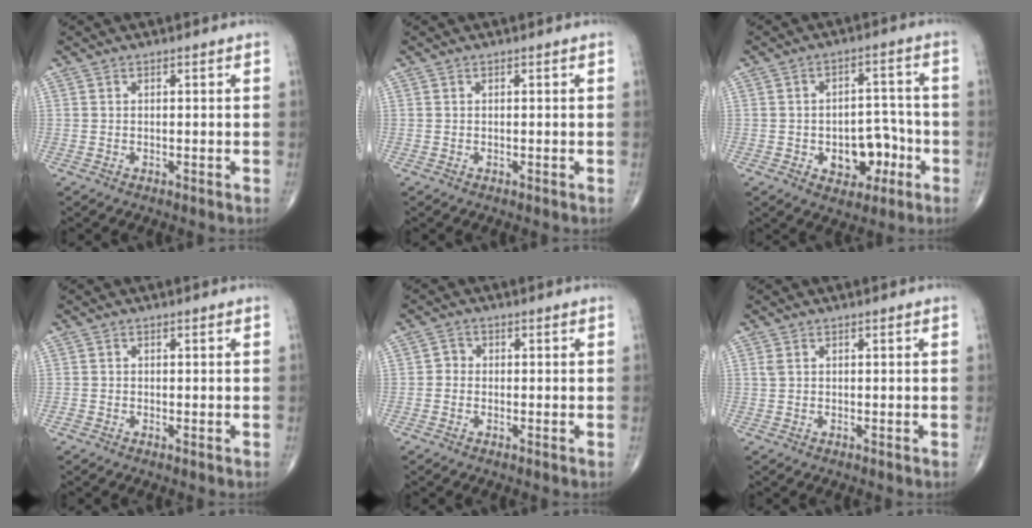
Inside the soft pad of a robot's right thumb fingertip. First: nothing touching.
{"total": 0.0}
{"total": 9.1, "force": [-2.9, 6.2, 6.0], "torque": [-0.045, 0.036, -0.034]}
{"total": 0.6, "force": [-0.3, 0.4, 0.4], "torque": [-0.011, -0.003, -0.007]}
{"total": 1.6, "force": [-0.4, 1.4, 0.6], "torque": [0.002, 0.006, -0.014]}
{"total": 0.9, "force": [0.4, 0.4, 0.6], "torque": [-0.016, 0.008, 0.011]}